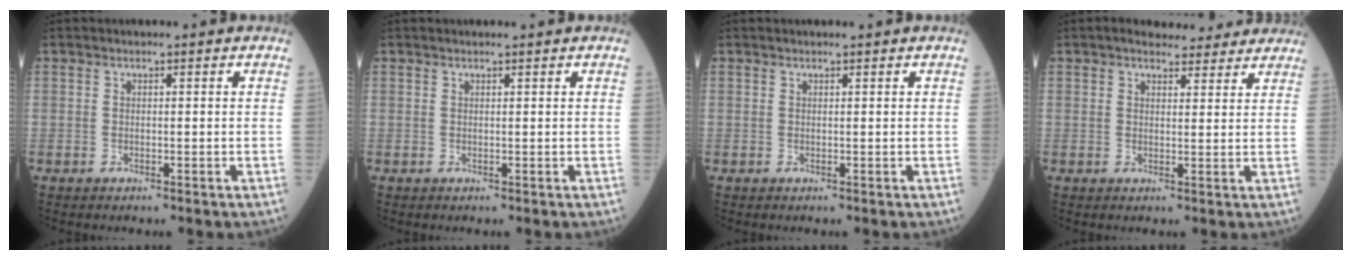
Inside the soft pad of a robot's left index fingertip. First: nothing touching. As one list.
[{"total": 1.4, "force": [1.3, 0.0, 0.5], "torque": [-0.006, 0.010, 0.021]}, {"total": 1.1, "force": [1.0, 0.0, 0.4], "torque": [-0.005, 0.008, 0.017]}, {"total": 7.9, "force": [7.0, 2.6, 2.5], "torque": [-0.022, 0.011, 0.081]}]